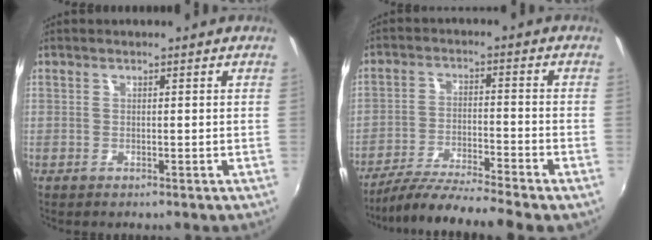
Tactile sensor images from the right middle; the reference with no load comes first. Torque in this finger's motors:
{"motor_torque": [1.06, -1.08, 0.18, 0.08]}